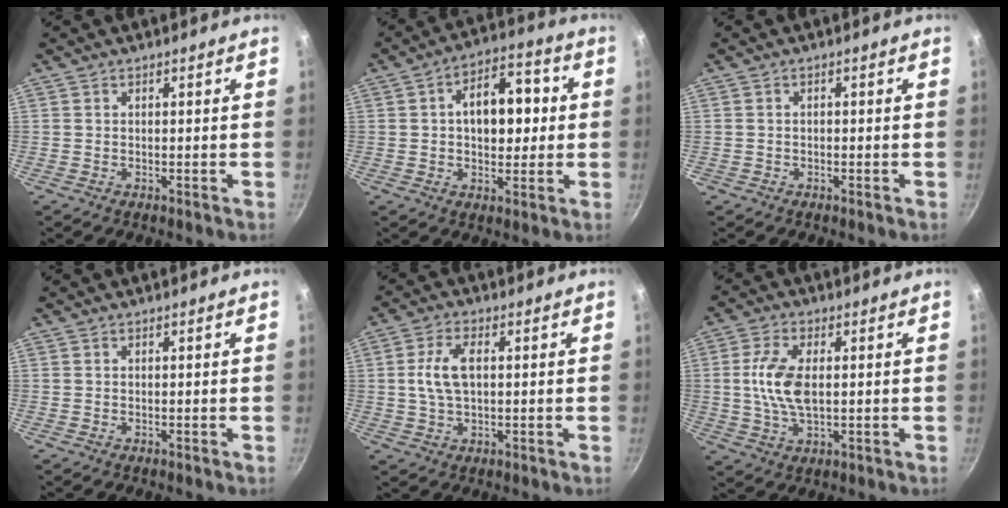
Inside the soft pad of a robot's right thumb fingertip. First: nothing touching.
{"total": 12.3, "force": [1.2, 7.7, 9.5], "torque": [-0.097, 0.020, 0.007]}
{"total": 0.8, "force": [-0.4, 0.7, 0.2], "torque": [-0.005, 0.005, -0.002]}
{"total": 0.0}
{"total": 6.9, "force": [0.8, 3.7, 5.8], "torque": [-0.109, 0.012, 0.014]}
{"total": 9.2, "force": [0.7, 4.7, 7.9], "torque": [-0.158, 0.002, 0.010]}